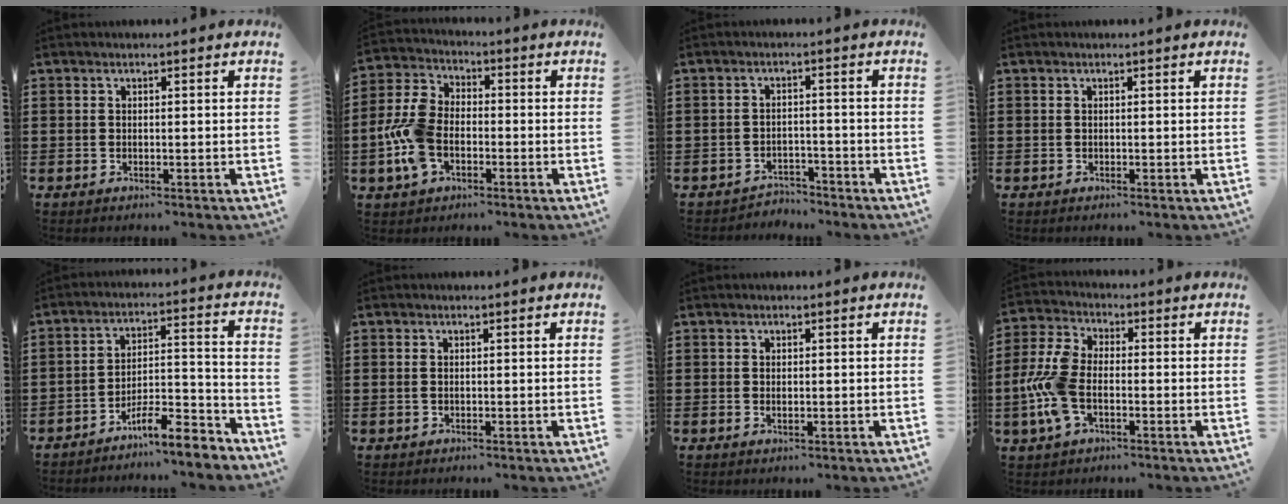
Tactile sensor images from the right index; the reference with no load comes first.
{"total": 8.3, "force": [-2.1, 5.2, 6.2], "torque": [-0.166, -0.001, -0.048]}
{"total": 2.9, "force": [-2.9, 0.5, 0.0], "torque": [-0.008, 0.000, -0.062]}
{"total": 0.0}
{"total": 8.3, "force": [-7.1, 1.4, 4.0], "torque": [-0.056, 0.017, -0.130]}
{"total": 0.8, "force": [-0.1, 0.4, 0.7], "torque": [-0.015, 0.002, -0.002]}
{"total": 0.8, "force": [0.0, 0.3, 0.7], "torque": [-0.014, 0.000, 0.000]}
{"total": 8.5, "force": [-1.7, 4.8, 6.9], "torque": [-0.177, -0.005, -0.037]}